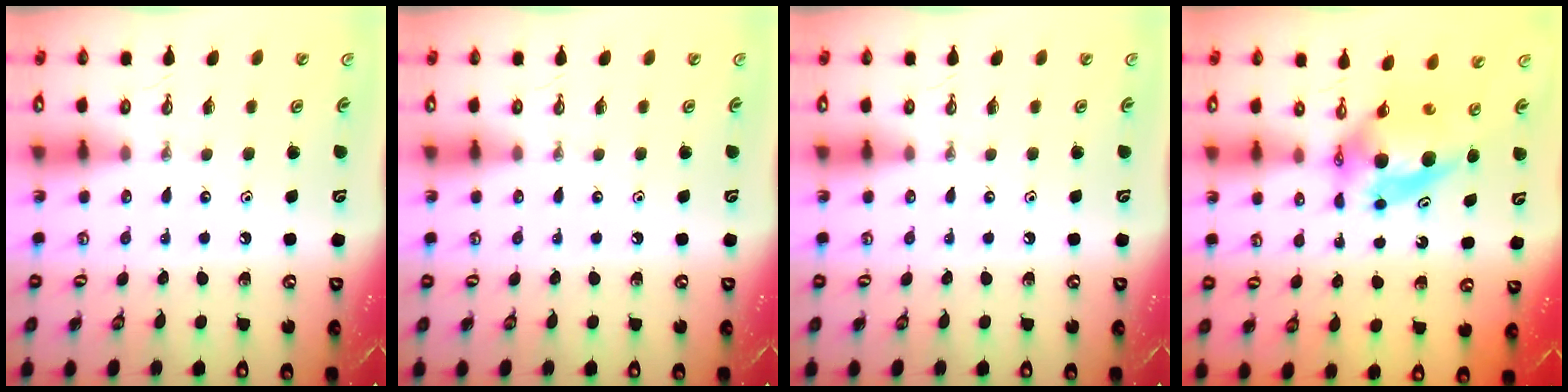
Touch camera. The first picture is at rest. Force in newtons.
{"total": 0.0}
{"total": 0.0}
{"total": 6.8, "press": 6.8, "slide": 0.3}